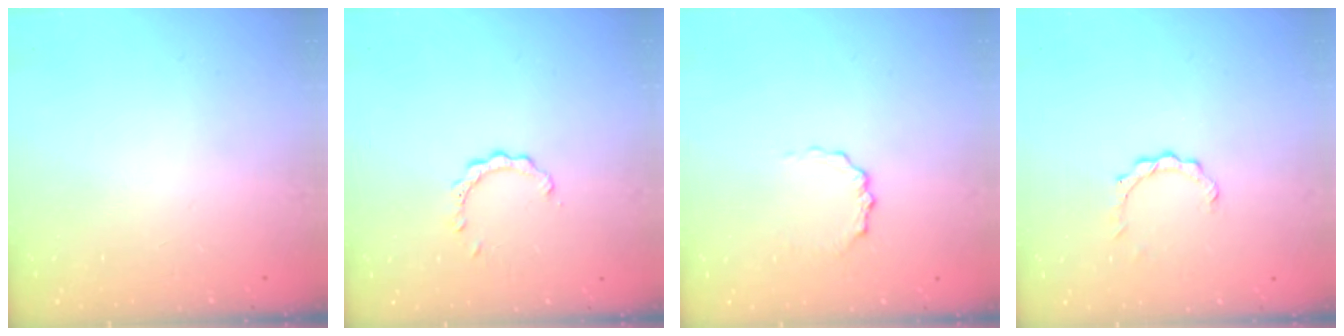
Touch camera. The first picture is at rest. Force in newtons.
{"total": 2.6, "press": 2.6, "slide": 0.2}
{"total": 2.4, "press": 2.4, "slide": 0.3}
{"total": 3.6, "press": 3.6, "slide": 0.3}